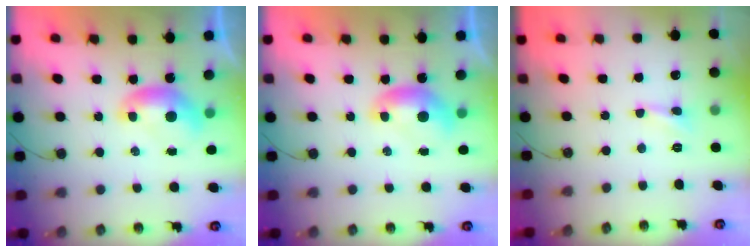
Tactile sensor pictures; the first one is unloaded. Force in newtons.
{"total": 0.0}
{"total": 2.1, "press": 2.0, "slide": 0.6}